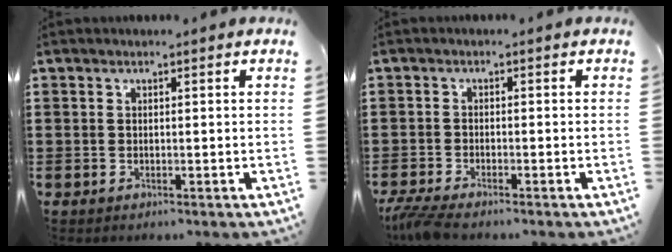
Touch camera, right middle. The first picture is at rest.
{"total": 2.9, "force": [-2.5, 0.1, 1.4], "torque": [-0.045, -0.012, -0.053]}